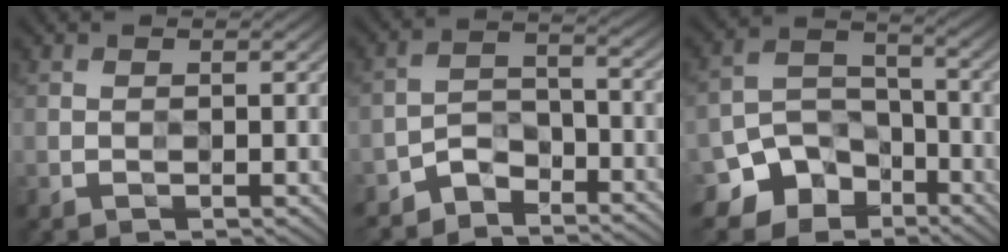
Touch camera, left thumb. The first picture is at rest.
{"total": 5.6, "force": [-4.9, 2.2, 1.8], "torque": [-0.030, 0.000, -0.105]}
{"total": 10.5, "force": [-7.0, 7.0, 3.4], "torque": [-0.082, -0.008, -0.125]}